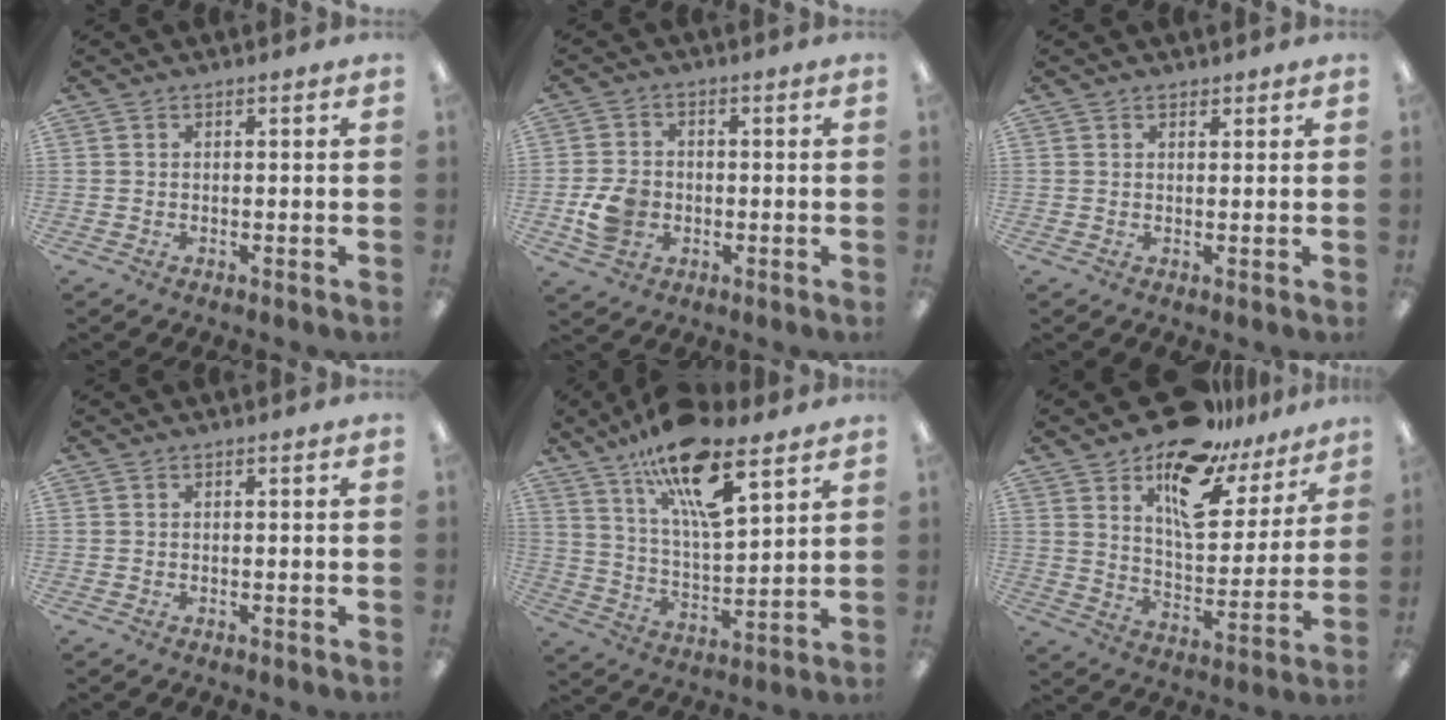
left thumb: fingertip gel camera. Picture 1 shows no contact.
{"total": 7.4, "force": [-1.7, 6.0, 4.0], "torque": [-0.071, 0.007, -0.029]}
{"total": 1.1, "force": [0.9, 0.5, 0.2], "torque": [0.003, -0.003, 0.016]}
{"total": 0.0}
{"total": 18.7, "force": [12.7, 6.0, 12.4], "torque": [-0.207, -0.068, 0.211]}
{"total": 17.7, "force": [12.0, 8.4, 9.9], "torque": [-0.158, -0.072, 0.208]}